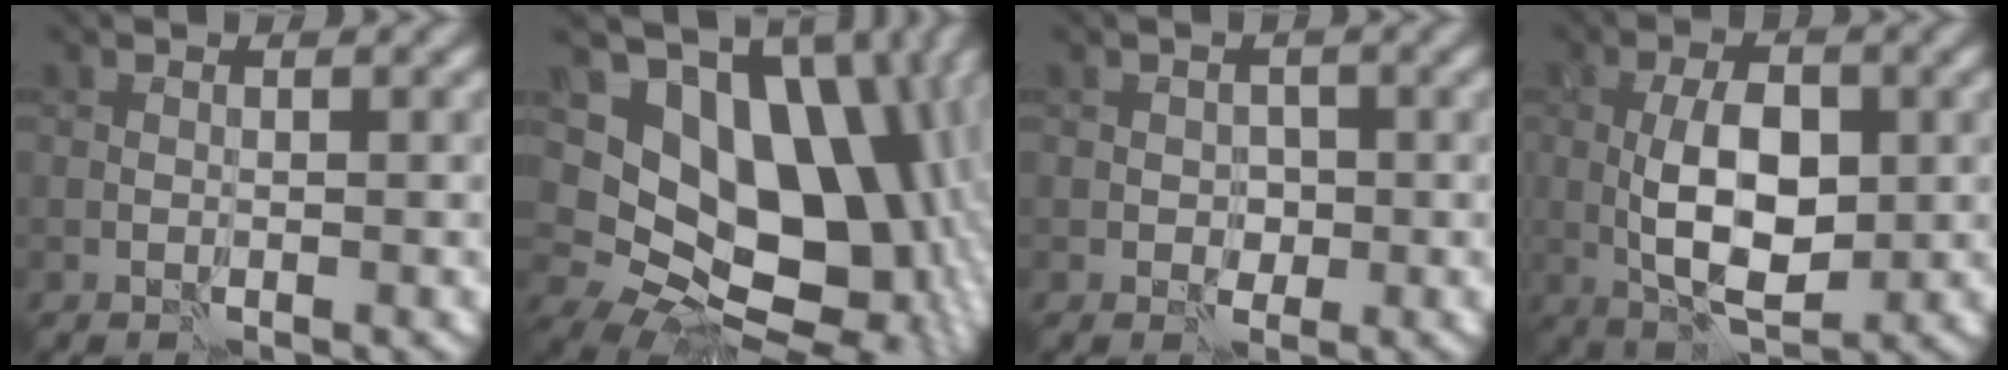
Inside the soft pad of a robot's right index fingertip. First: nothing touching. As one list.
[{"total": 16.0, "force": [3.0, 11.3, 10.8], "torque": [-0.135, 0.000, 0.059]}, {"total": 1.2, "force": [0.0, 1.1, 0.4], "torque": [-0.003, -0.002, -0.001]}, {"total": 7.1, "force": [-0.2, 3.5, 6.2], "torque": [-0.114, 0.001, -0.005]}]